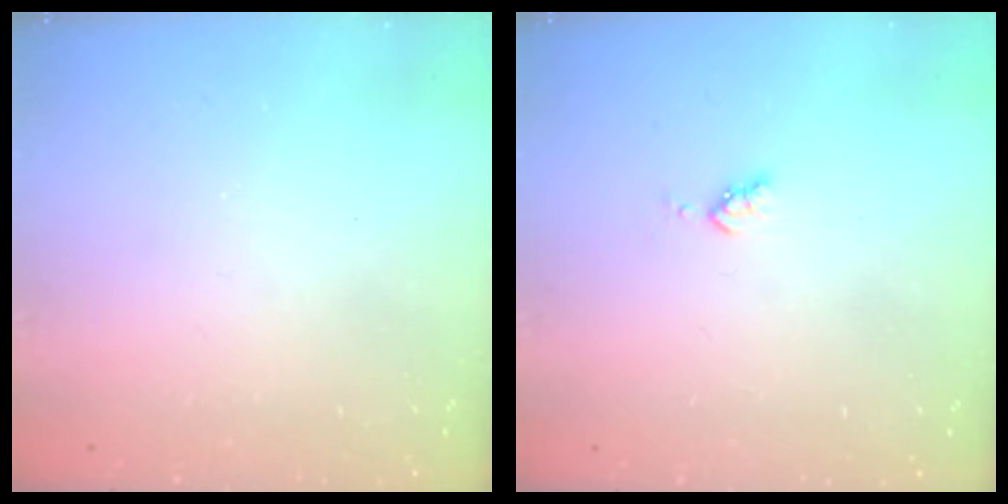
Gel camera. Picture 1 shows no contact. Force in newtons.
{"total": 3.0, "press": 3.0, "slide": 0.4}